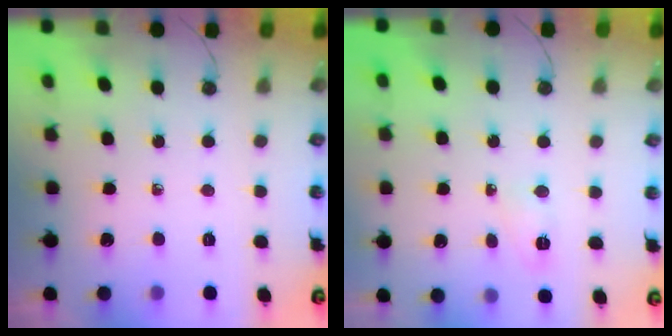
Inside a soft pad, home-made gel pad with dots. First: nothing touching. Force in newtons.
{"total": 4.2, "press": 4.1, "slide": 0.9}